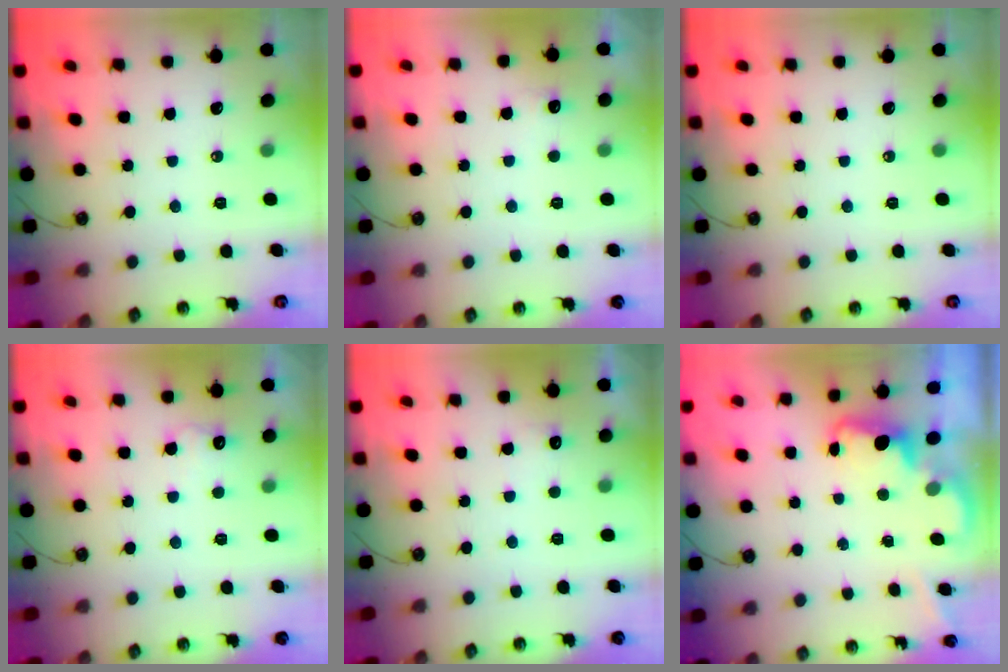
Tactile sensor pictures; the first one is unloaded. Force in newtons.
{"total": 2.5, "press": 2.3, "slide": 0.9}
{"total": 0.0}
{"total": 6.9, "press": 6.8, "slide": 1.3}
{"total": 5.0, "press": 4.9, "slide": 1.2}
{"total": 2.0, "press": 2.0, "slide": 0.6}